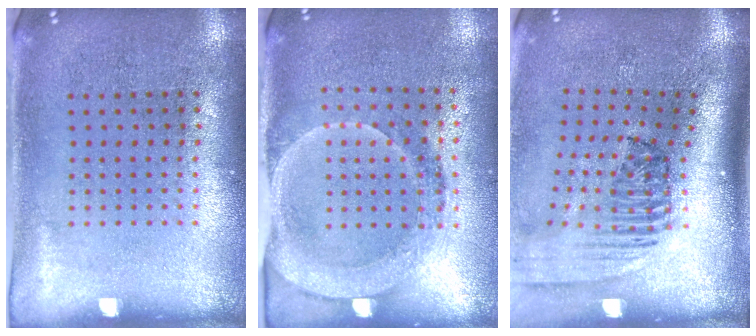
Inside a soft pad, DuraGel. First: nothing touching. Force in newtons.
{"total": 1.7, "press": 1.6, "slide": 0.7}
{"total": 2.3, "press": 1.6, "slide": 1.7}